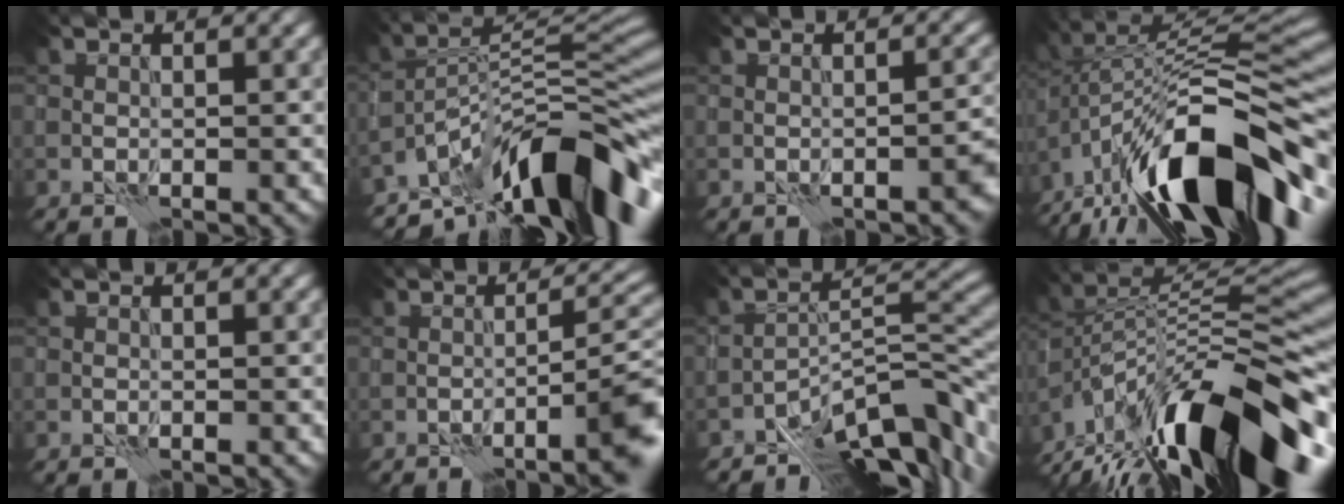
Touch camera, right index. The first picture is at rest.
{"total": 12.6, "force": [-8.5, 3.7, 8.5], "torque": [-0.117, 0.025, -0.149]}
{"total": 1.9, "force": [-1.0, 0.6, 1.5], "torque": [-0.019, 0.001, -0.012]}
{"total": 16.1, "force": [-8.1, 6.8, 12.2], "torque": [-0.202, 0.014, -0.143]}
{"total": 0.0}
{"total": 5.7, "force": [-2.2, 0.8, 5.2], "torque": [-0.060, 0.011, -0.037]}
{"total": 10.2, "force": [-7.0, 3.5, 6.5], "torque": [-0.075, 0.006, -0.129]}
{"total": 15.4, "force": [-9.1, 5.0, 11.4], "torque": [-0.217, 0.025, -0.160]}